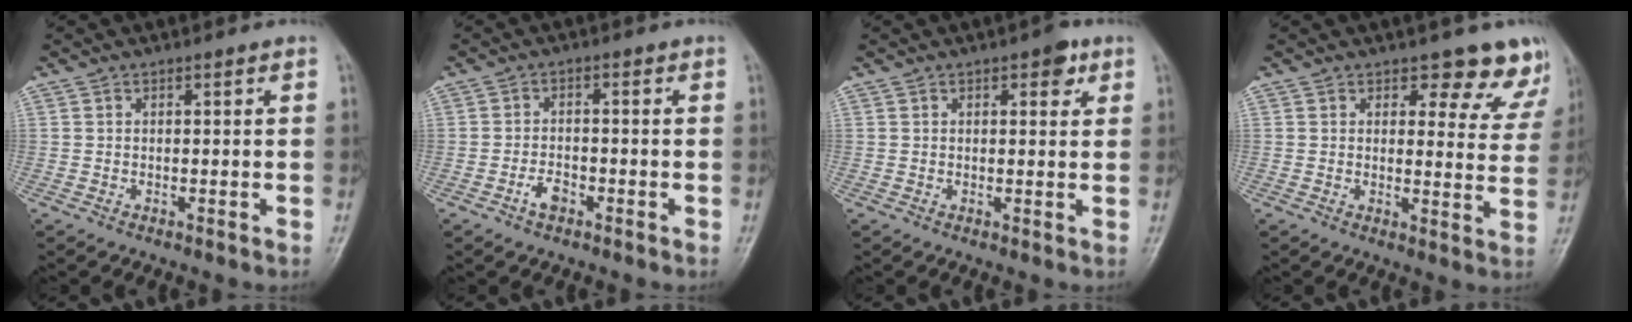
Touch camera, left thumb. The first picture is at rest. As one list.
[{"total": 2.9, "force": [-1.7, 1.7, 1.7], "torque": [-0.027, 0.012, -0.031]}, {"total": 3.4, "force": [1.8, 1.6, 2.4], "torque": [-0.018, -0.003, 0.018]}, {"total": 8.7, "force": [7.5, 3.9, 2.3], "torque": [0.026, -0.045, 0.064]}]